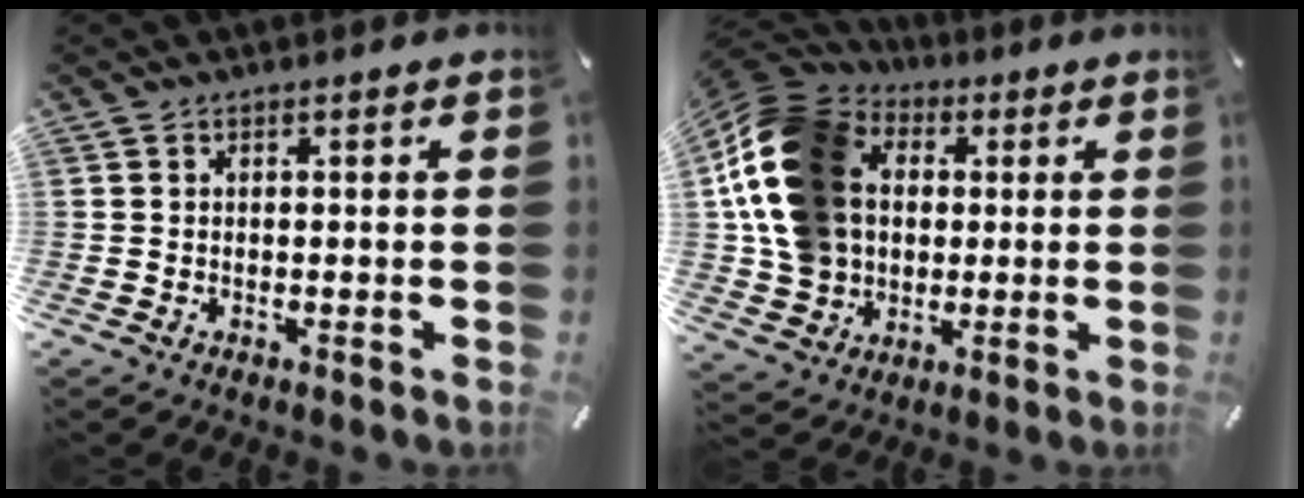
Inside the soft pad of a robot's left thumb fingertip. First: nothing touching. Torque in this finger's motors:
{"motor_torque": [2.49, 2.51, 1.70, -1.07, 0.70]}